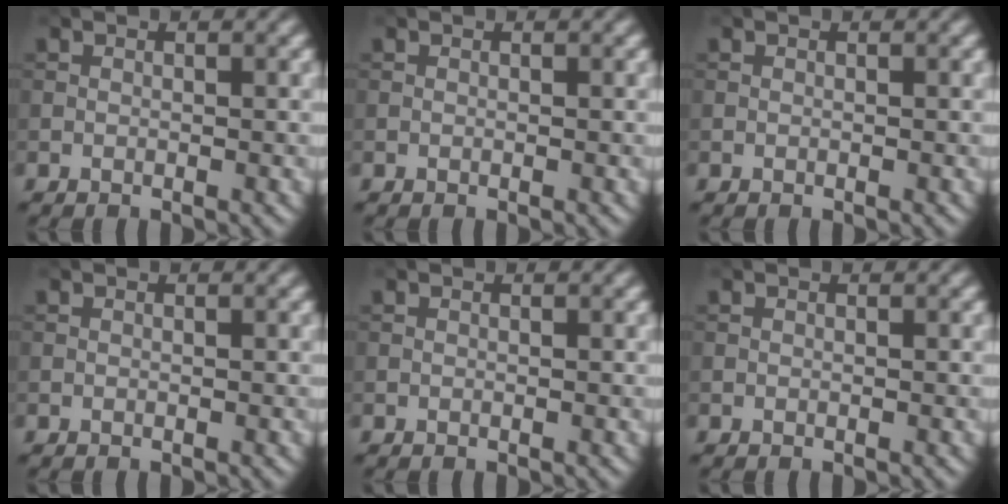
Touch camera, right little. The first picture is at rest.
{"total": 0.0}
{"total": 0.0}
{"total": 0.0}
{"total": 0.0}
{"total": 0.0}